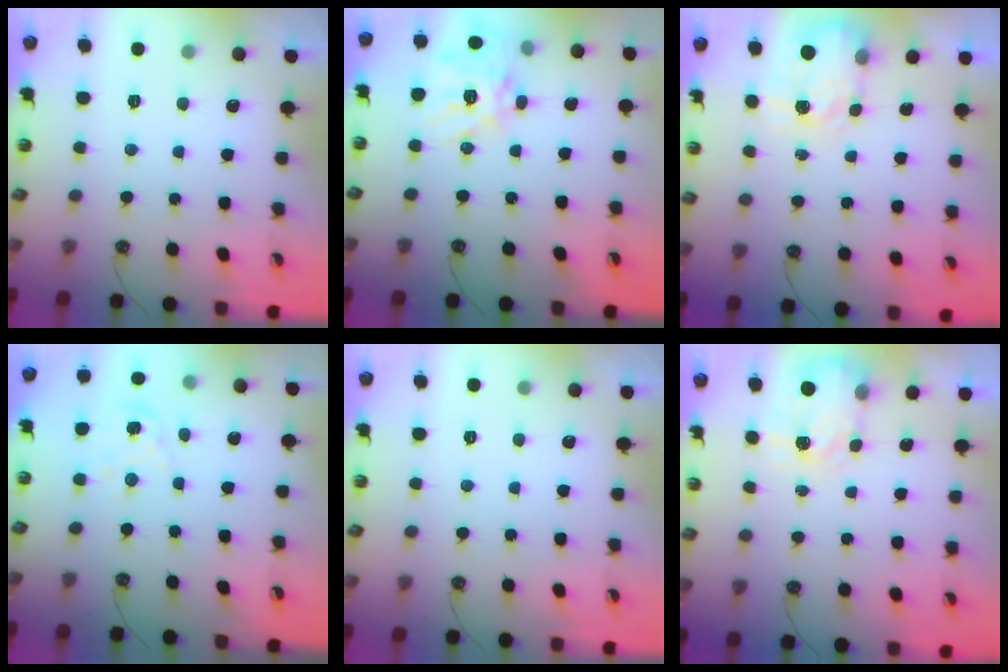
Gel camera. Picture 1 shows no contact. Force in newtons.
{"total": 15.8, "press": 15.7, "slide": 1.3}
{"total": 3.6, "press": 3.5, "slide": 0.5}
{"total": 3.2, "press": 3.2, "slide": 0.4}
{"total": 0.0}
{"total": 4.0, "press": 3.9, "slide": 0.7}